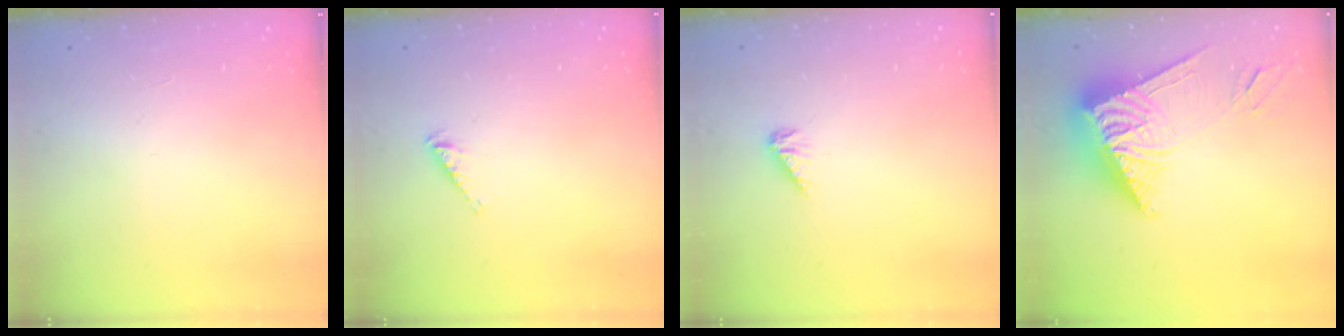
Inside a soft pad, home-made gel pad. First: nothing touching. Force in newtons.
{"total": 2.6, "press": 2.6, "slide": 0.4}
{"total": 3.3, "press": 3.3, "slide": 0.6}
{"total": 11.9, "press": 11.7, "slide": 1.9}